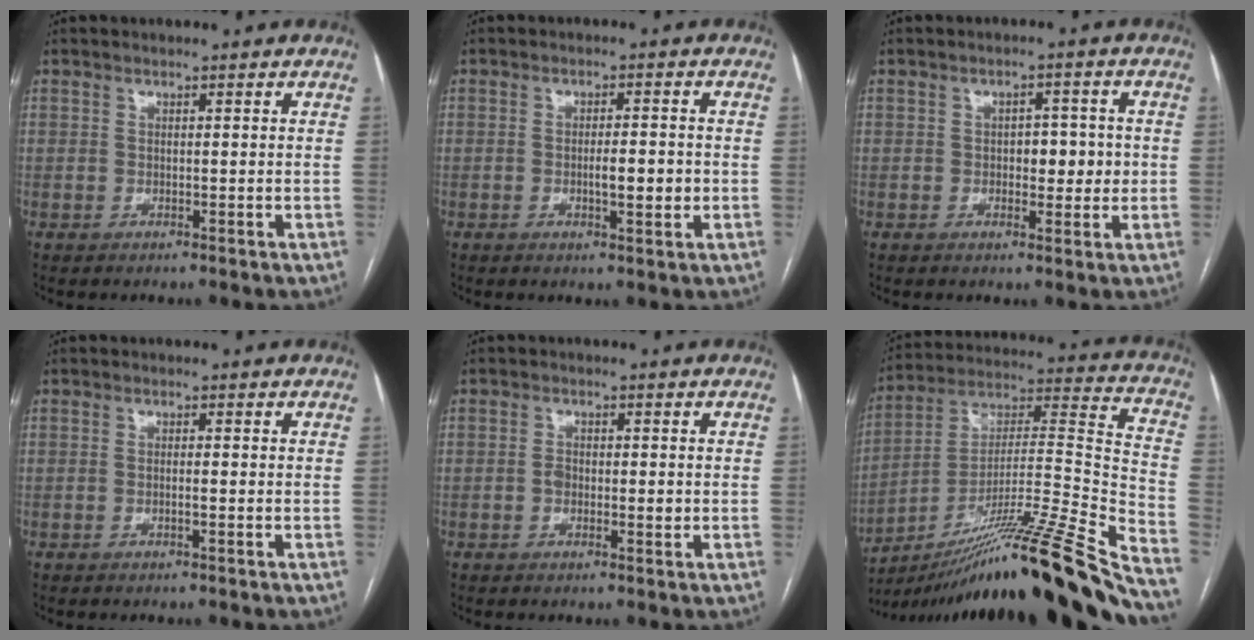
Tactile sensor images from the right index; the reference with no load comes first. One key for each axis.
{"total": 4.0, "fx": -0.7, "fy": 0.9, "fz": 3.8, "tx": -0.067, "ty": -0.001, "tz": -0.005}
{"total": 4.3, "fx": -0.2, "fy": 2.3, "fz": 3.6, "tx": -0.042, "ty": 0.009, "tz": 0.001}
{"total": 0.6, "fx": -0.2, "fy": 0.0, "fz": 0.6, "tx": -0.014, "ty": 0.002, "tz": -0.001}
{"total": 2.4, "fx": -0.2, "fy": 1.4, "fz": 1.9, "tx": -0.032, "ty": 0.004, "tz": -0.001}
{"total": 30.9, "fx": -23.6, "fy": -1.1, "fz": 19.9, "tx": -0.236, "ty": -0.002, "tz": -0.381}